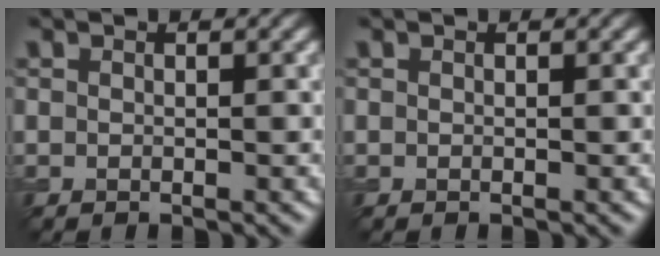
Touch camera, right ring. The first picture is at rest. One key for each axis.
{"total": 0.0}